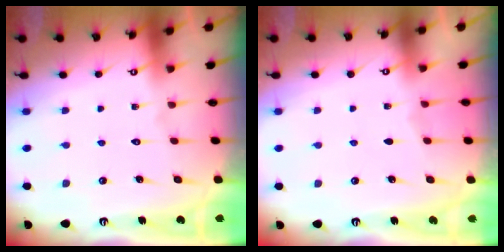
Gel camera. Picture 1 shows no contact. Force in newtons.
{"total": 1.6, "press": 1.5, "slide": 0.3}